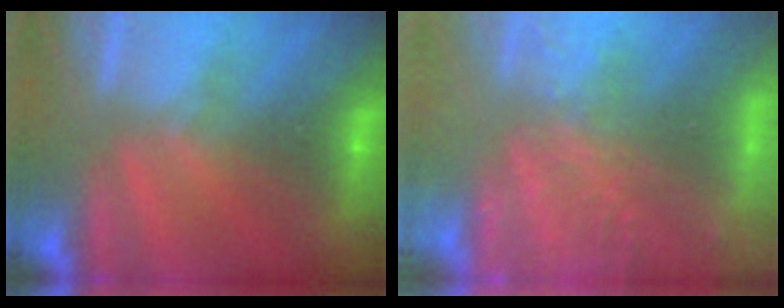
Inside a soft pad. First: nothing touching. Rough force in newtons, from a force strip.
{"total": 9.1}